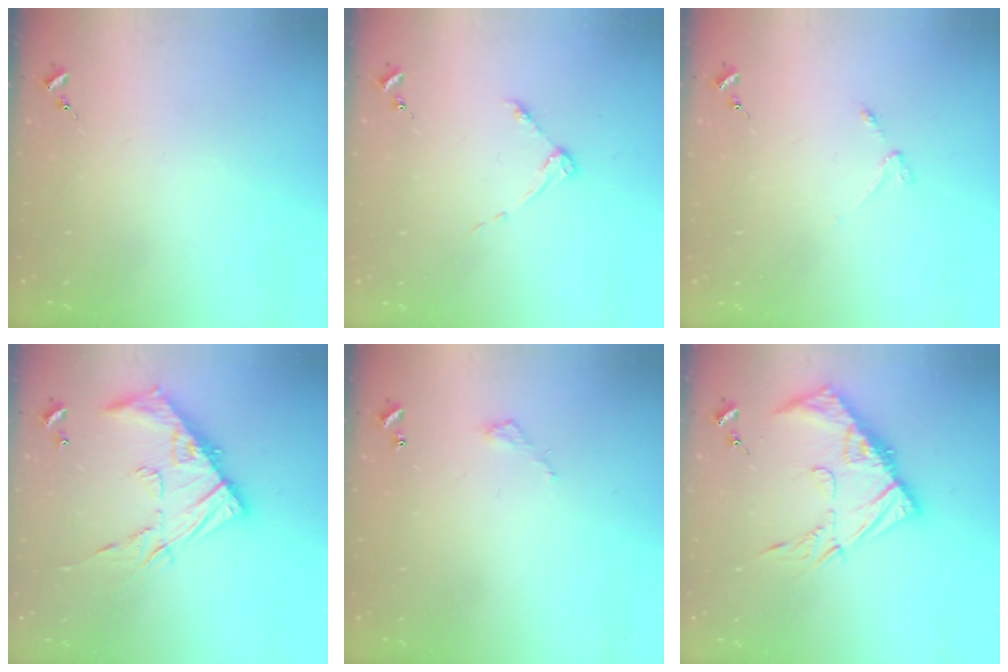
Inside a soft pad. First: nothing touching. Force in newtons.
{"total": 3.7, "press": 3.7, "slide": 0.4}
{"total": 3.0, "press": 2.9, "slide": 0.5}
{"total": 17.3, "press": 17.3, "slide": 1.4}
{"total": 3.2, "press": 3.1, "slide": 0.2}
{"total": 15.2, "press": 15.2, "slide": 1.5}